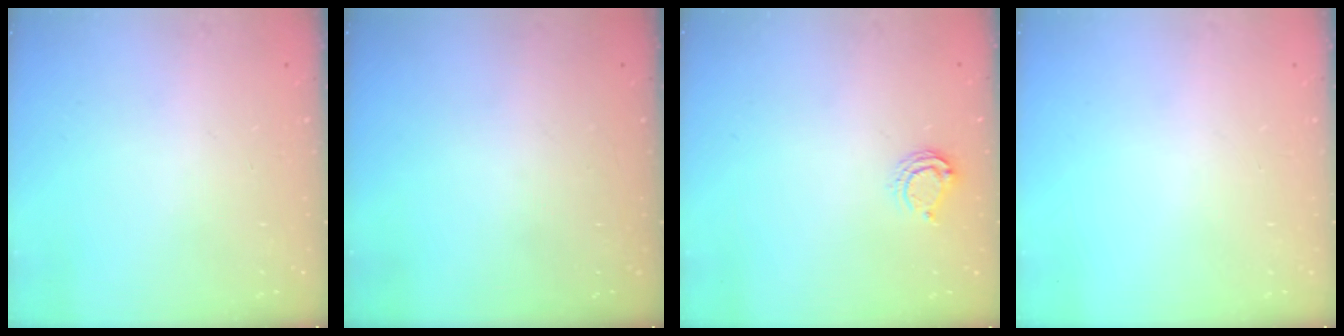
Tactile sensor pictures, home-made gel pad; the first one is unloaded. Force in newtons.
{"total": 0.0}
{"total": 6.3, "press": 6.3, "slide": 0.5}
{"total": 0.0}